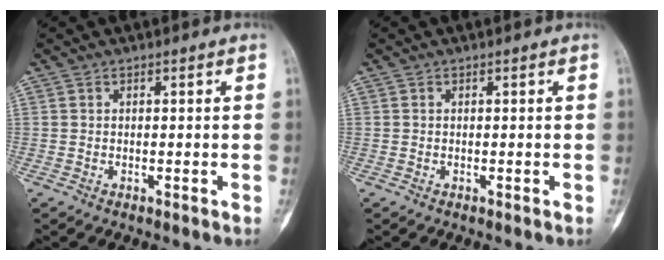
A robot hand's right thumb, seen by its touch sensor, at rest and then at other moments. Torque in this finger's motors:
{"motor_torque": [0.24, 0.07, 0.22, 0.00, 0.03]}